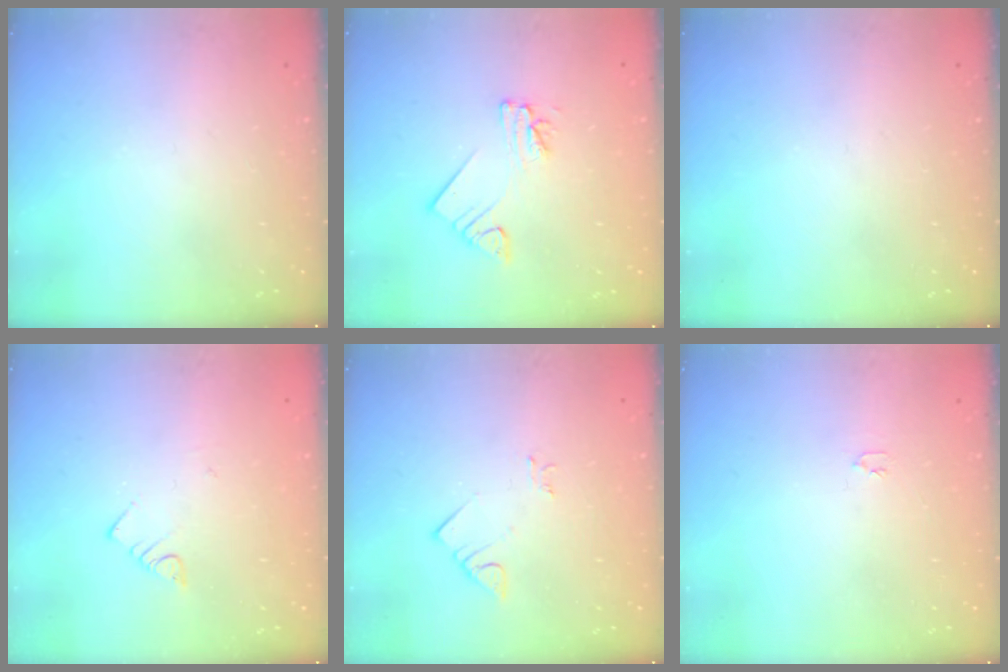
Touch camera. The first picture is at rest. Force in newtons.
{"total": 3.8, "press": 3.8, "slide": 0.2}
{"total": 0.0}
{"total": 2.6, "press": 2.6, "slide": 0.3}
{"total": 2.3, "press": 2.3, "slide": 0.3}
{"total": 2.9, "press": 2.9, "slide": 0.4}